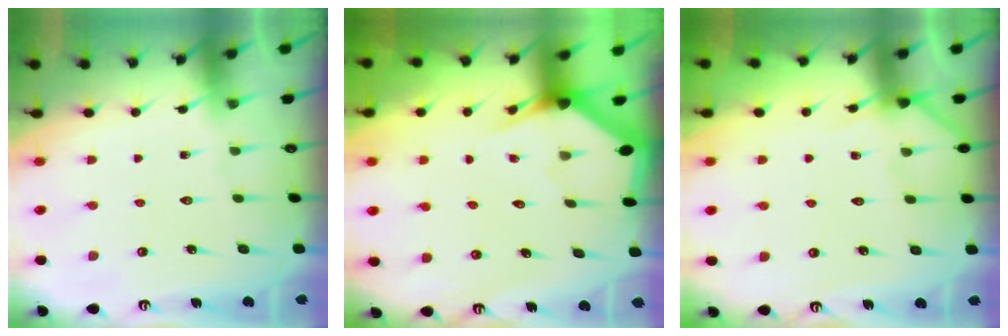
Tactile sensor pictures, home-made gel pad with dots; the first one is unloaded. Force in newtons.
{"total": 3.0, "press": 3.0, "slide": 0.1}
{"total": 4.8, "press": 4.8, "slide": 0.6}